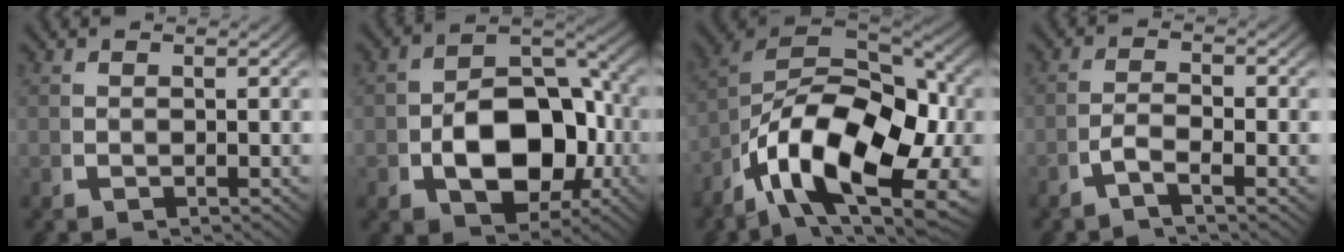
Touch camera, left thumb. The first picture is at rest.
{"total": 11.4, "force": [-1.6, 7.5, 8.5], "torque": [-0.158, -0.030, -0.007]}
{"total": 20.6, "force": [-2.2, 12.7, 16.1], "torque": [-0.323, -0.068, -0.010]}
{"total": 2.6, "force": [-1.1, 0.9, 2.2], "torque": [-0.048, -0.005, -0.026]}